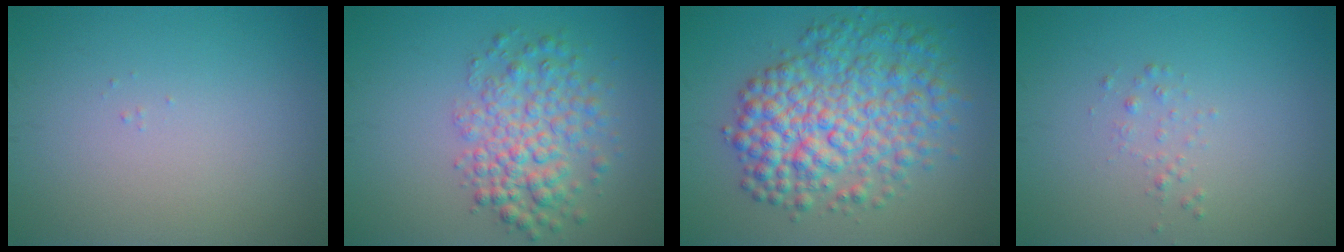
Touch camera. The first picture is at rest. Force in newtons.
{"total": 5.0, "press": 5.0, "slide": 0.2}
{"total": 8.1, "press": 8.1, "slide": 0.1}
{"total": 0.8, "press": 0.8, "slide": 0.1}